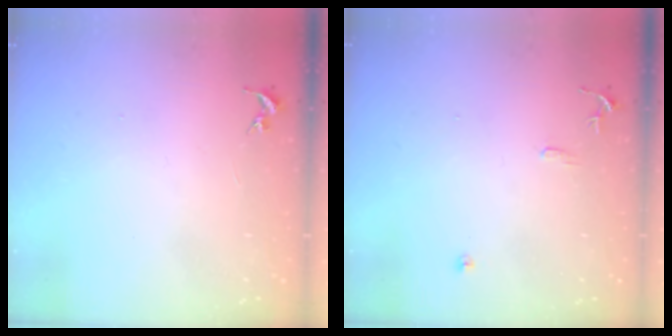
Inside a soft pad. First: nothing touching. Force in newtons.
{"total": 7.1, "press": 7.1, "slide": 0.7}